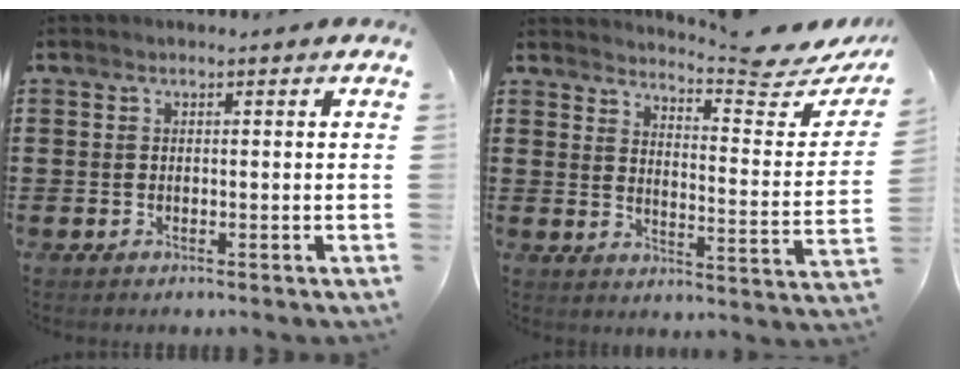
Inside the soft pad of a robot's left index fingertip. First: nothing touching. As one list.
[{"total": 6.0, "force": [5.5, -0.1, 2.2], "torque": [-0.044, -0.044, 0.089]}]